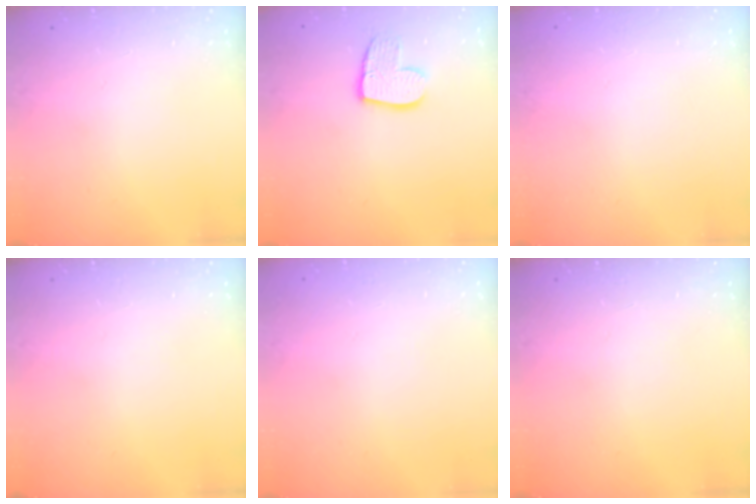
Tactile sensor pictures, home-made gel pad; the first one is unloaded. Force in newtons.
{"total": 10.9, "press": 10.9, "slide": 0.9}
{"total": 0.0}
{"total": 0.0}
{"total": 0.0}
{"total": 0.0}